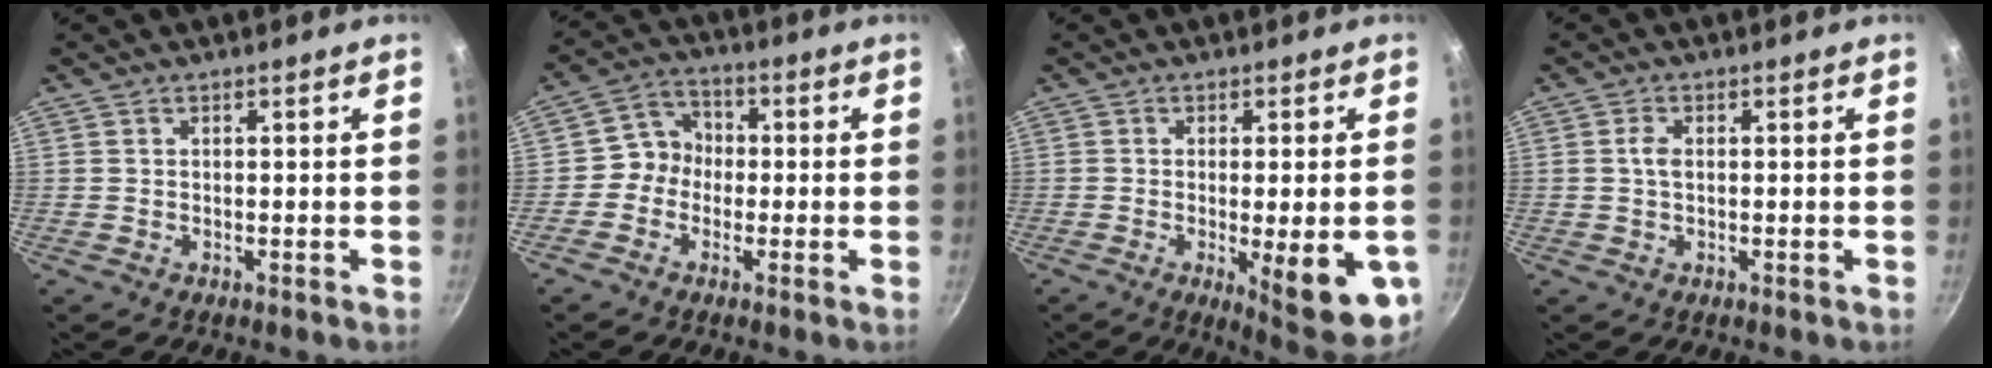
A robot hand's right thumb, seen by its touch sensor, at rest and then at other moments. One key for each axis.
{"total": 5.8, "fx": -1.0, "fy": 5.3, "fz": 2.1, "tx": -0.001, "ty": 0.022, "tz": -0.035}
{"total": 13.2, "fx": -3.3, "fy": 3.5, "fz": 12.3, "tx": -0.145, "ty": -0.008, "tz": -0.034}
{"total": 2.1, "fx": 0.2, "fy": 1.3, "fz": 1.7, "tx": -0.032, "ty": 0.005, "tz": 0.001}